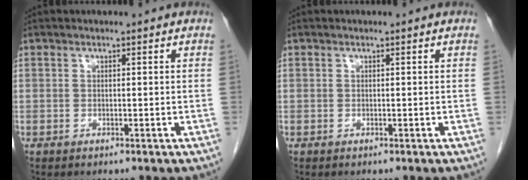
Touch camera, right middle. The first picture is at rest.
{"total": 0.0}